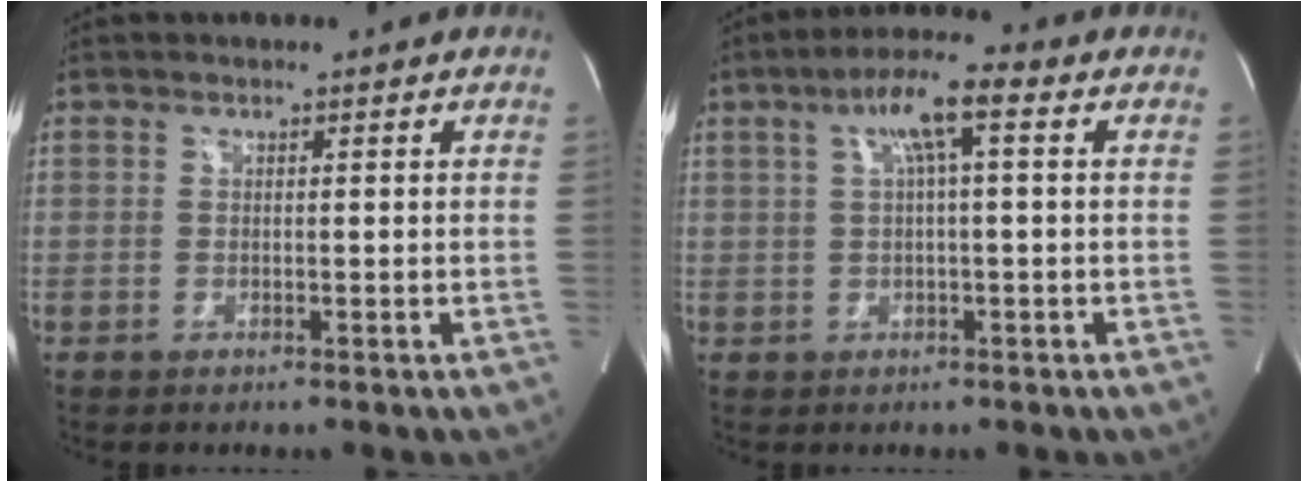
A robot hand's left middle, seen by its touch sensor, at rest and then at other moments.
{"total": 6.7, "force": [2.1, 0.5, 6.4], "torque": [-0.117, 0.023, 0.035]}